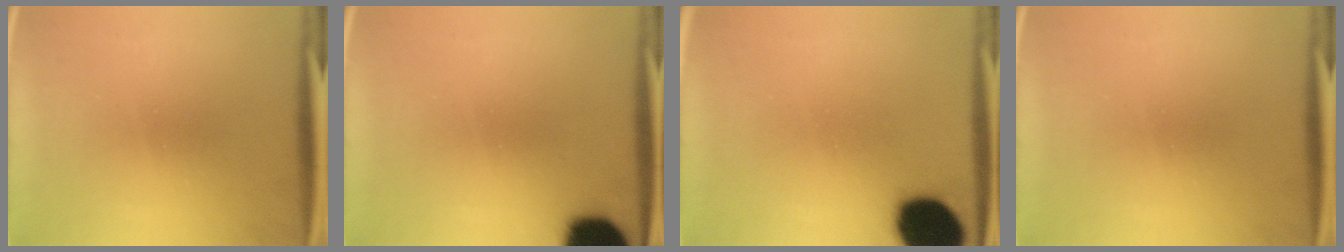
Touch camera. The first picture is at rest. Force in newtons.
{"total": 15.9}
{"total": 16.4}
{"total": 0.0}